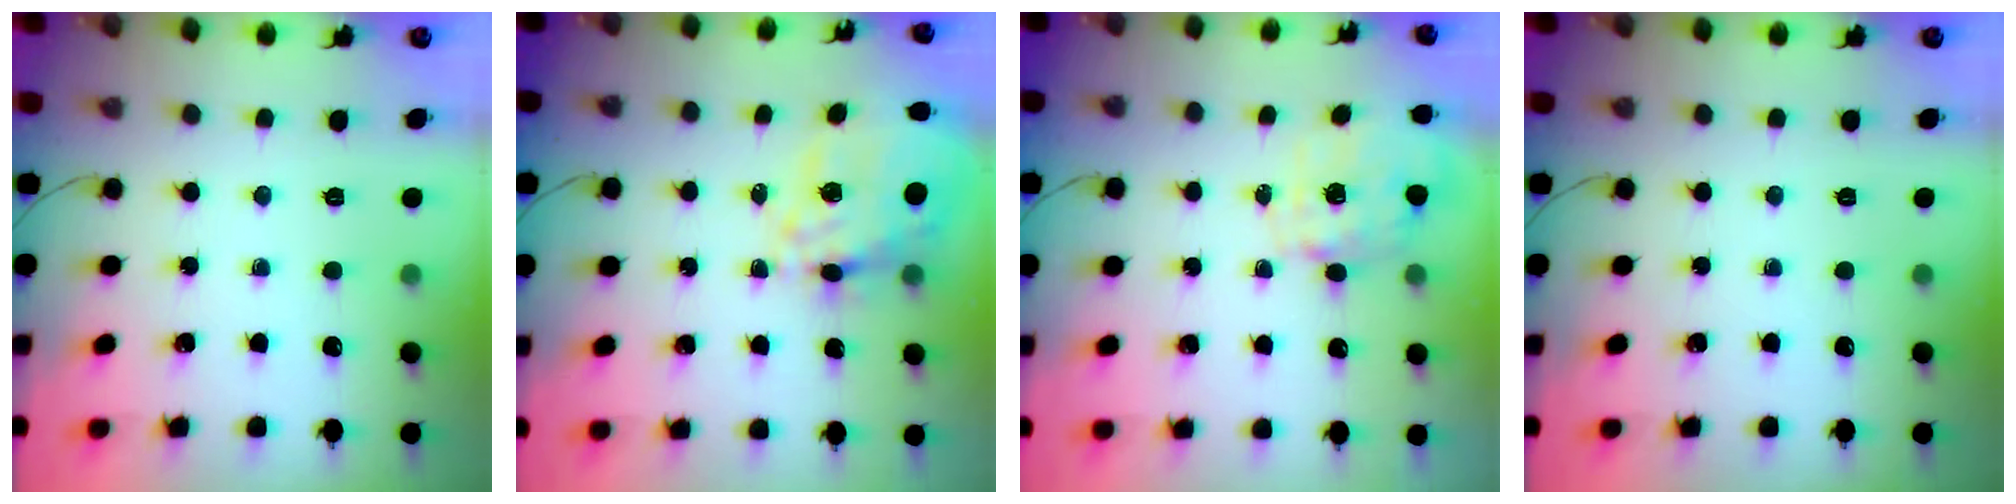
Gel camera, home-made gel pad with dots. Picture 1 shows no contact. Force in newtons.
{"total": 14.0, "press": 13.2, "slide": 4.7}
{"total": 2.8, "press": 2.7, "slide": 0.9}
{"total": 0.0}